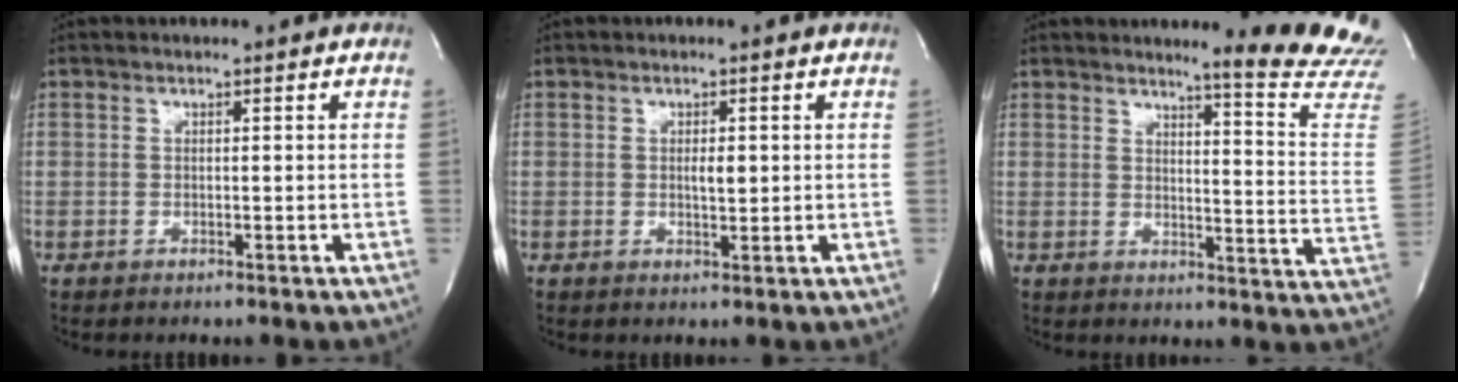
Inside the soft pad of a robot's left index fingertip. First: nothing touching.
{"total": 1.9, "force": [0.2, 0.6, 1.8], "torque": [-0.032, -0.001, 0.006]}
{"total": 14.0, "force": [13.3, -1.7, 4.2], "torque": [-0.049, -0.134, 0.134]}